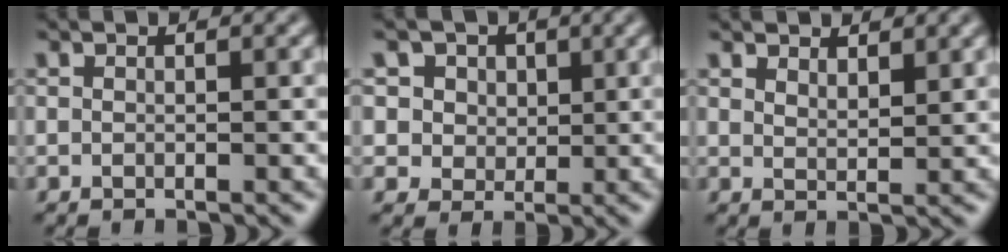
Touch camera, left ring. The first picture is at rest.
{"total": 6.4, "force": [3.2, 5.0, 2.3], "torque": [-0.052, 0.012, 0.038]}
{"total": 2.3, "force": [2.0, 0.7, 0.8], "torque": [-0.016, 0.002, 0.036]}